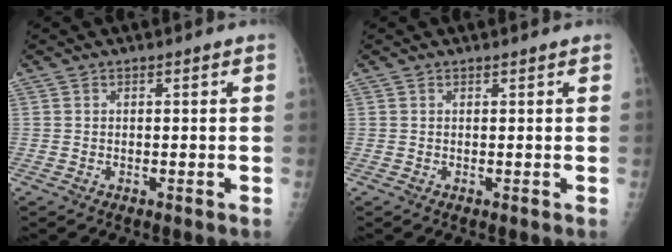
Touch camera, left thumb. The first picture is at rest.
{"total": 0.7, "force": [0.7, 0.0, 0.2], "torque": [-0.005, 0.000, 0.012]}